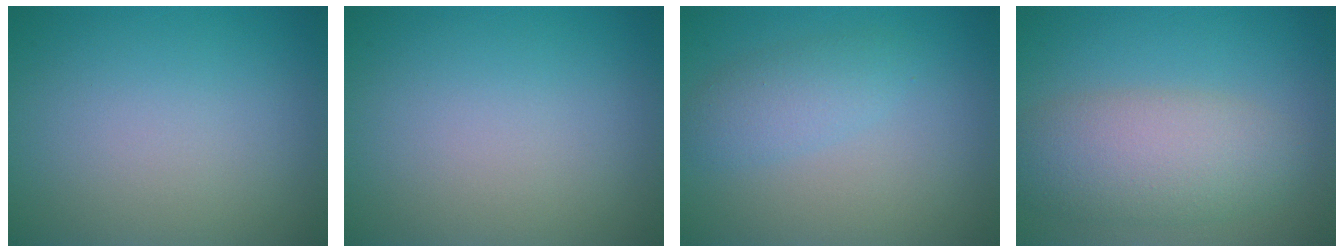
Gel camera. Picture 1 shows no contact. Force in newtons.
{"total": 0.0}
{"total": 2.4, "press": 2.4, "slide": 0.1}
{"total": 5.7, "press": 5.7, "slide": 0.3}